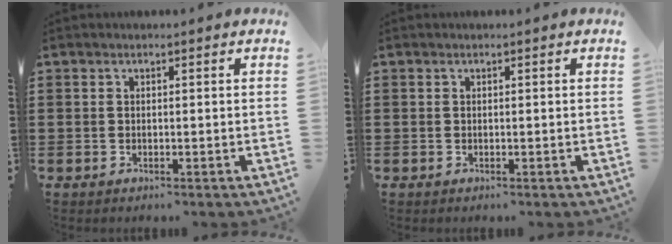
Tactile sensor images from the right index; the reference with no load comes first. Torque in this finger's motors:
{"motor_torque": [0.00, 0.00, 0.00, 0.00]}